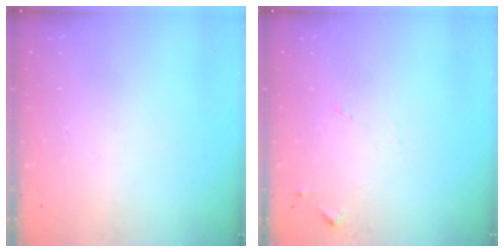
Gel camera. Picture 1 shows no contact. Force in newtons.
{"total": 6.7, "press": 6.6, "slide": 0.6}